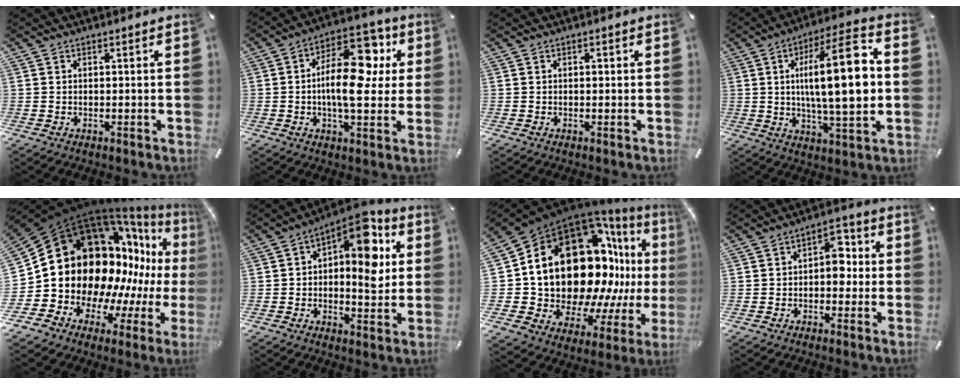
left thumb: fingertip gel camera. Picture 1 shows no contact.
{"total": 16.8, "force": [2.3, 9.0, 14.0], "torque": [-0.211, -0.008, 0.038]}
{"total": 0.8, "force": [0.1, 0.6, 0.6], "torque": [-0.004, -0.001, 0.000]}
{"total": 20.4, "force": [2.2, 5.8, 19.4], "torque": [-0.317, -0.006, 0.017]}
{"total": 23.1, "force": [4.6, 19.2, 12.1], "torque": [-0.165, -0.112, 0.139]}
{"total": 12.7, "force": [3.8, 7.0, 9.9], "torque": [-0.126, -0.043, 0.061]}
{"total": 27.2, "force": [5.8, 18.5, 19.1], "torque": [-0.310, -0.102, 0.145]}
{"total": 7.2, "force": [-0.5, 4.7, 5.5], "torque": [-0.069, 0.008, -0.015]}